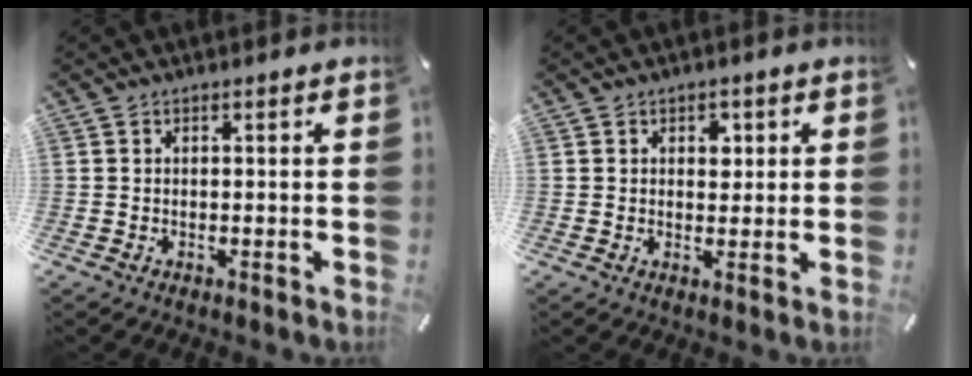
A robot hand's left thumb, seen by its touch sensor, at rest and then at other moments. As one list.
[{"total": 3.0, "force": [0.9, 2.3, 1.6], "torque": [-0.004, -0.005, 0.005]}]